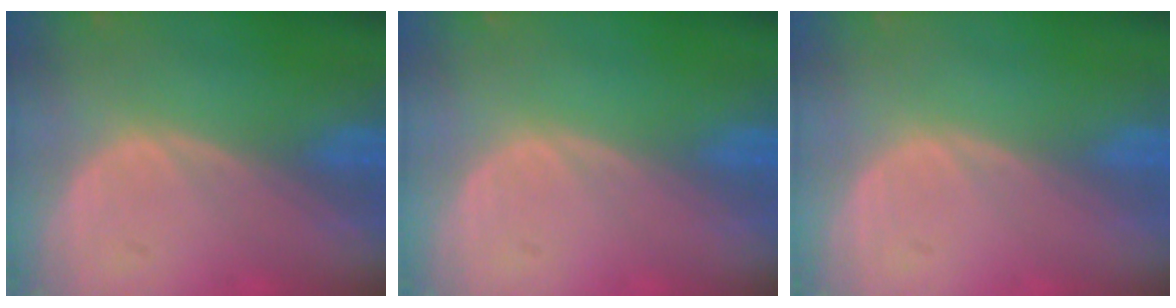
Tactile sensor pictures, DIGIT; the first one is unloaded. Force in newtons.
{"total": 0.0}
{"total": 0.0}